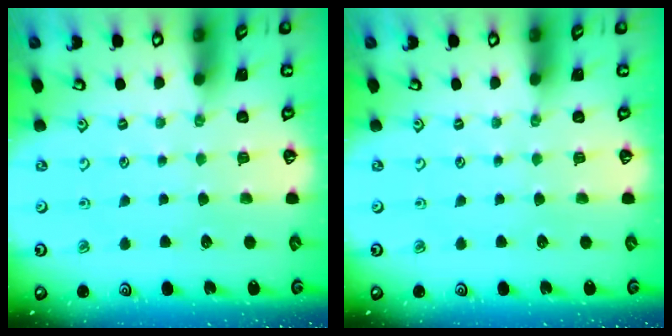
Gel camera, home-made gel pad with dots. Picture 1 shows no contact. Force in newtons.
{"total": 0.0}